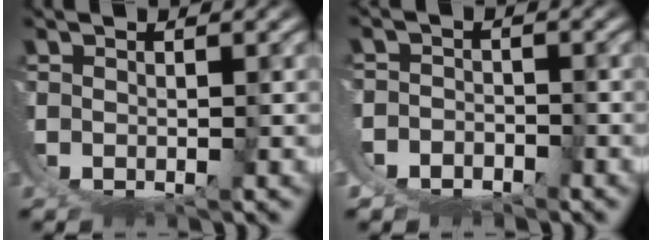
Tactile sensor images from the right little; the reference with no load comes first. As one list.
[{"total": 3.9, "force": [-0.4, 3.6, 1.3], "torque": [-0.046, -0.015, -0.006]}]